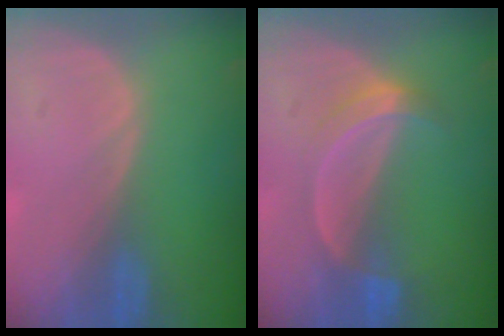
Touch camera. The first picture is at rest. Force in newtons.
{"total": 5.2, "press": 4.9, "slide": 1.6}